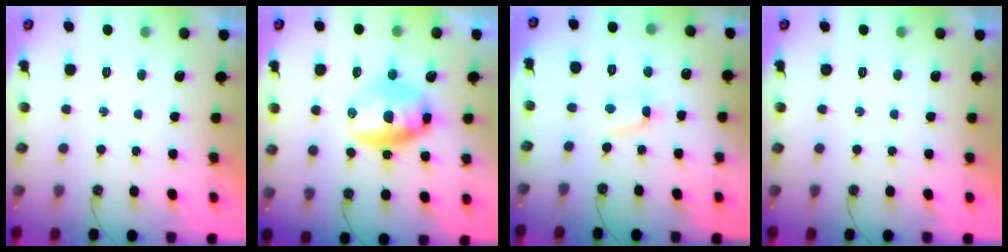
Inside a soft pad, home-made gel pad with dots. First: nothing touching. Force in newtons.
{"total": 11.8, "press": 11.5, "slide": 3.0}
{"total": 1.5, "press": 1.5, "slide": 0.3}
{"total": 0.0}